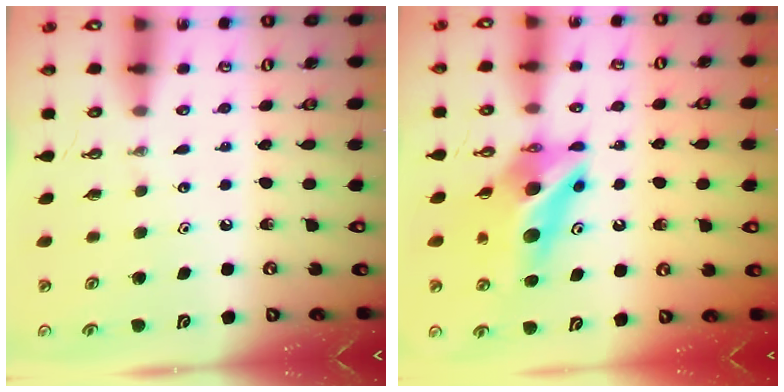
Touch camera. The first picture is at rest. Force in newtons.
{"total": 12.8, "press": 12.7, "slide": 1.3}